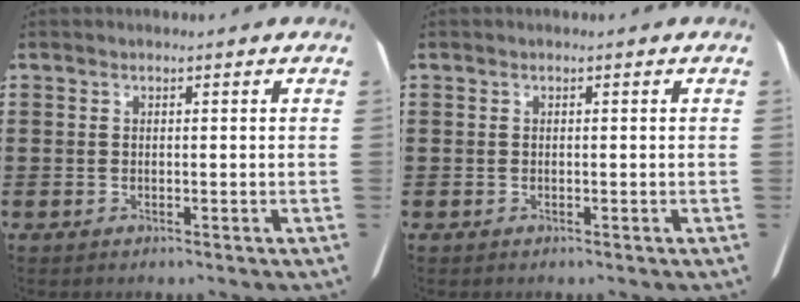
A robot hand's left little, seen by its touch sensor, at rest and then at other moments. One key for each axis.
{"total": 0.0}